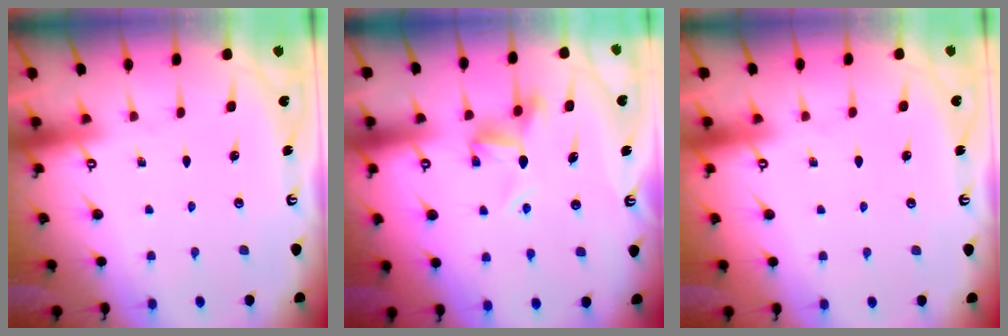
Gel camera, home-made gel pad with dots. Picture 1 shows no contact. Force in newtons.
{"total": 9.2, "press": 9.2, "slide": 0.6}
{"total": 1.6, "press": 1.6, "slide": 0.1}